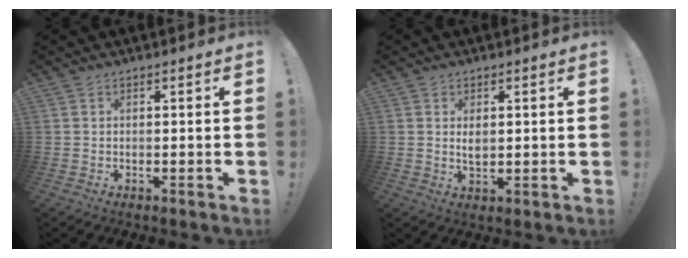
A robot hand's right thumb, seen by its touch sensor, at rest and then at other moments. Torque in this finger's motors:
{"motor_torque": [-0.22, 0.26, -0.15, 0.22, 0.03]}